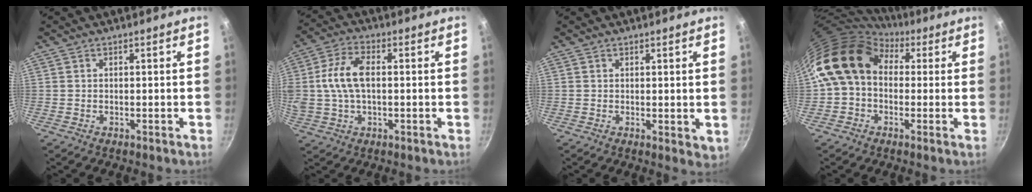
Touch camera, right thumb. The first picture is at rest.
{"total": 10.2, "force": [0.7, 5.7, 8.4], "torque": [-0.169, 0.019, 0.005]}
{"total": 2.6, "force": [1.0, 1.4, 1.9], "torque": [-0.024, -0.004, 0.016]}
{"total": 13.4, "force": [2.8, 10.3, 8.1], "torque": [-0.114, 0.023, 0.030]}